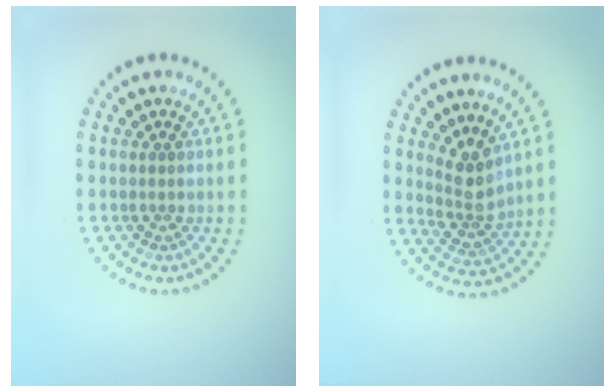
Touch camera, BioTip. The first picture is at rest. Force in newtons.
{"total": 2.9, "press": 2.3, "slide": 1.8}